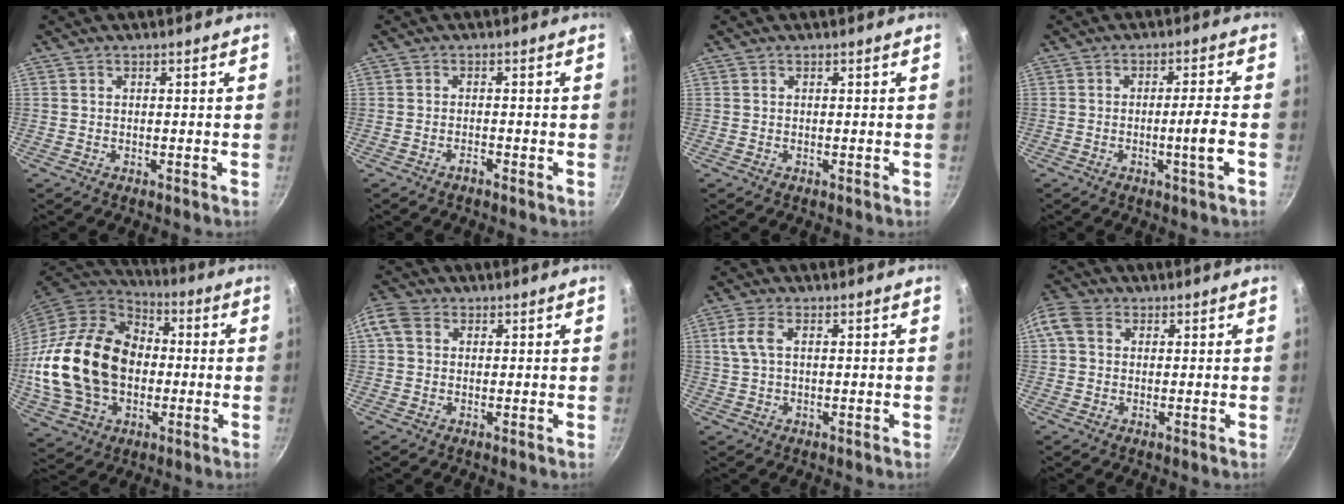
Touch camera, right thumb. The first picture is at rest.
{"total": 1.1, "force": [-0.9, 0.2, 0.6], "torque": [-0.011, 0.011, -0.018]}
{"total": 0.0}
{"total": 5.4, "force": [-1.7, -0.1, 5.1], "torque": [-0.083, 0.015, -0.025]}
{"total": 25.5, "force": [-1.1, 18.5, 17.5], "torque": [-0.310, 0.034, -0.009]}
{"total": 5.1, "force": [1.4, 4.0, 2.9], "torque": [-0.058, 0.010, 0.015]}
{"total": 4.1, "force": [1.0, 2.0, 3.4], "torque": [-0.076, 0.008, 0.019]}
{"total": 7.0, "force": [1.8, 5.5, 4.0], "torque": [-0.086, 0.017, 0.019]}